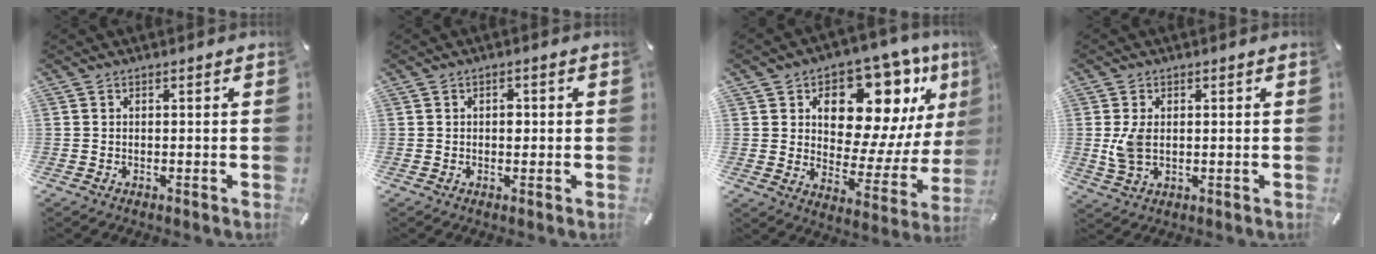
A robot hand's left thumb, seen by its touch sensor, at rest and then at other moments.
{"total": 1.9, "force": [0.1, 1.4, 1.4], "torque": [-0.012, -0.001, -0.004]}
{"total": 16.9, "force": [9.8, 9.8, 9.7], "torque": [-0.138, -0.078, 0.169]}
{"total": 5.3, "force": [0.5, 3.3, 4.2], "torque": [-0.094, -0.004, 0.003]}